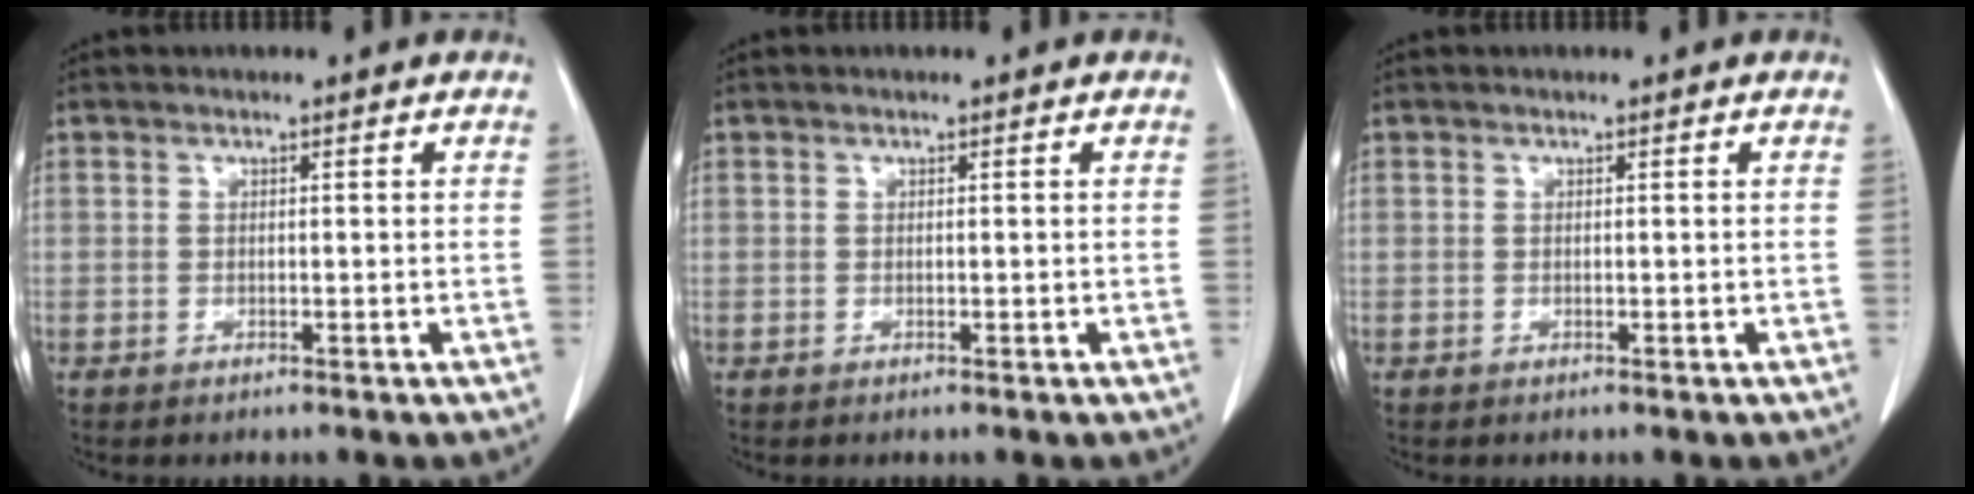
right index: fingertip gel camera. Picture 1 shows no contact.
{"total": 0.0}
{"total": 0.0}